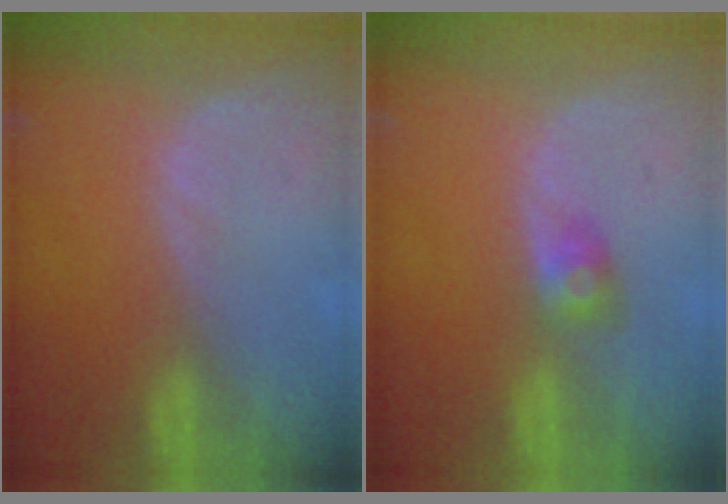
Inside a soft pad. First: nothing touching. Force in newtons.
{"total": 2.8, "press": 2.6, "slide": 1.1}